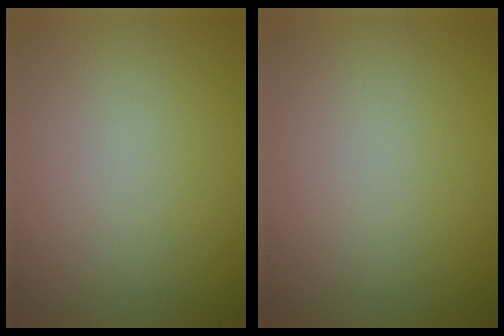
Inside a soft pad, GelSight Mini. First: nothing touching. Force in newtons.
{"total": 0.0}